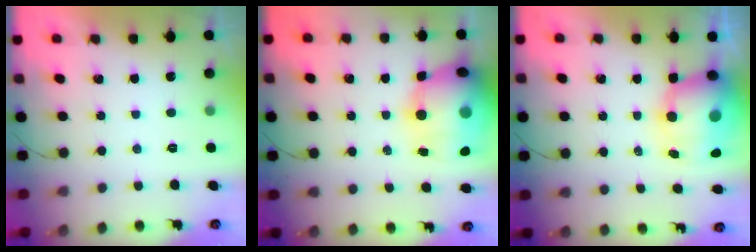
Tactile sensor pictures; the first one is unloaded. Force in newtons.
{"total": 21.4, "press": 20.8, "slide": 5.2}
{"total": 12.6, "press": 12.1, "slide": 3.4}